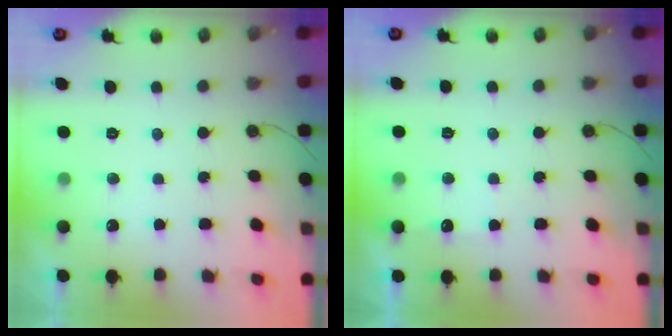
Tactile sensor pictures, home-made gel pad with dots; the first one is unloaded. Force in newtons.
{"total": 4.3, "press": 4.2, "slide": 0.7}